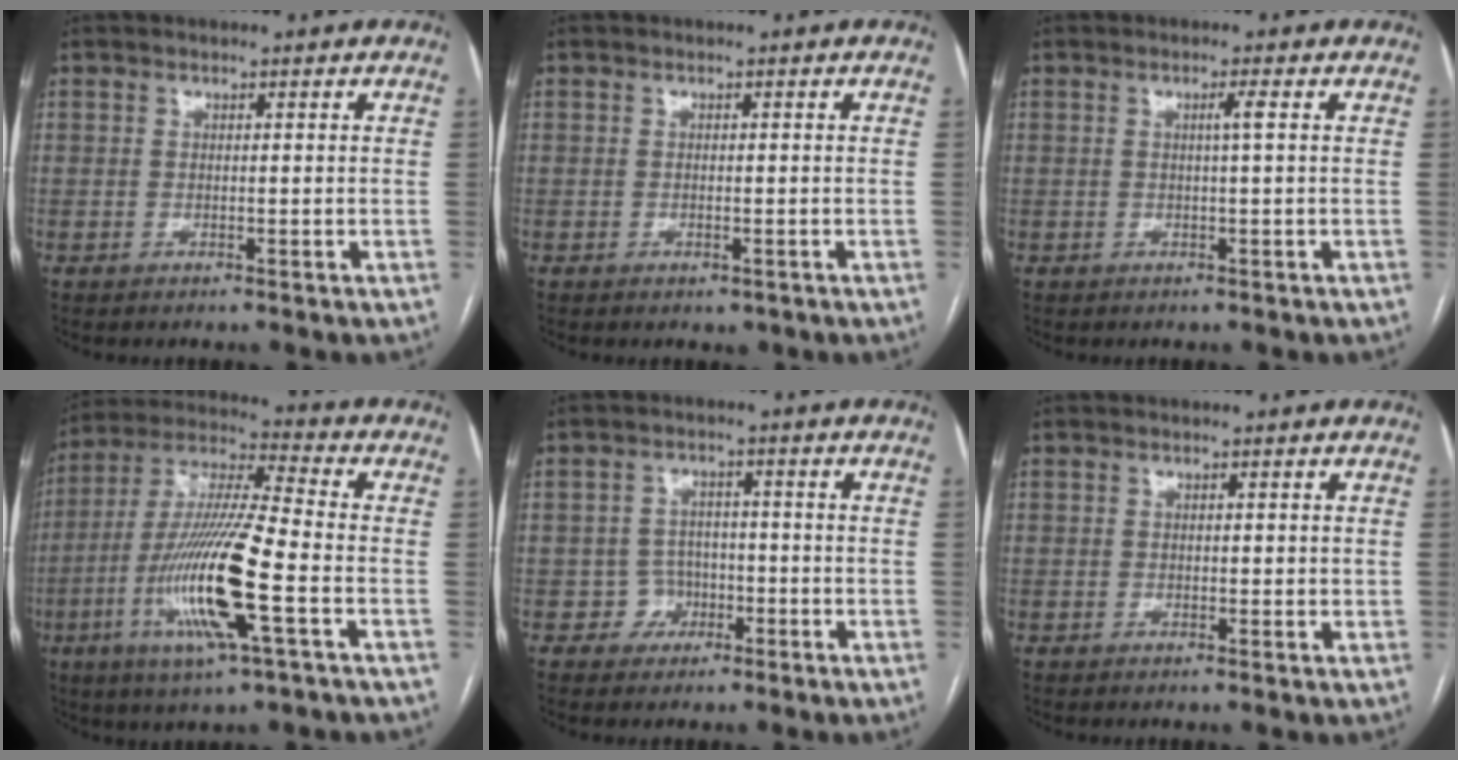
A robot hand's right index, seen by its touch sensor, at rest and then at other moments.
{"total": 1.1, "force": [-0.6, 0.7, 0.6], "torque": [-0.008, 0.000, -0.001]}
{"total": 1.4, "force": [0.2, -0.4, 1.3], "torque": [-0.020, 0.004, 0.004]}
{"total": 17.1, "force": [-5.1, 1.0, 16.3], "torque": [-0.333, -0.012, -0.095]}
{"total": 3.7, "force": [-1.4, 3.4, 0.1], "torque": [0.012, 0.015, -0.022]}
{"total": 1.3, "force": [0.3, 0.7, 1.0], "torque": [-0.012, -0.001, 0.004]}